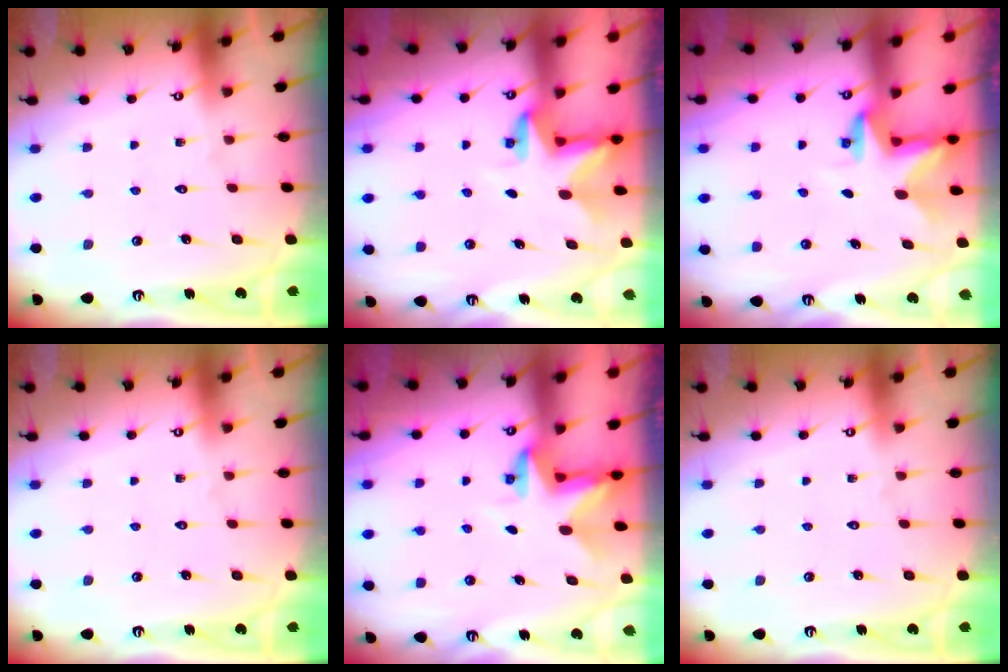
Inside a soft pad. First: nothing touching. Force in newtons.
{"total": 2.9, "press": 2.9, "slide": 0.1}
{"total": 2.9, "press": 2.9, "slide": 0.2}
{"total": 0.0}
{"total": 2.8, "press": 2.8, "slide": 0.2}
{"total": 0.0}